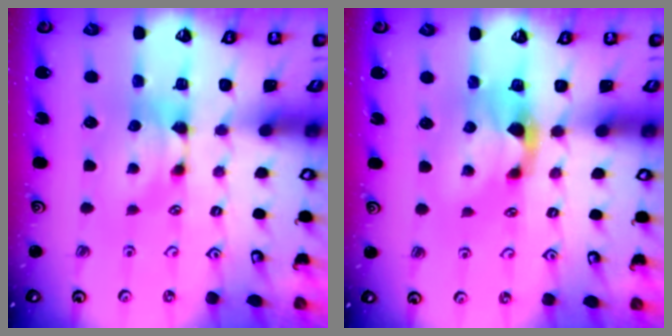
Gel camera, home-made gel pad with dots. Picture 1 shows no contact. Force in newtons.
{"total": 2.2, "press": 1.9, "slide": 1.2}